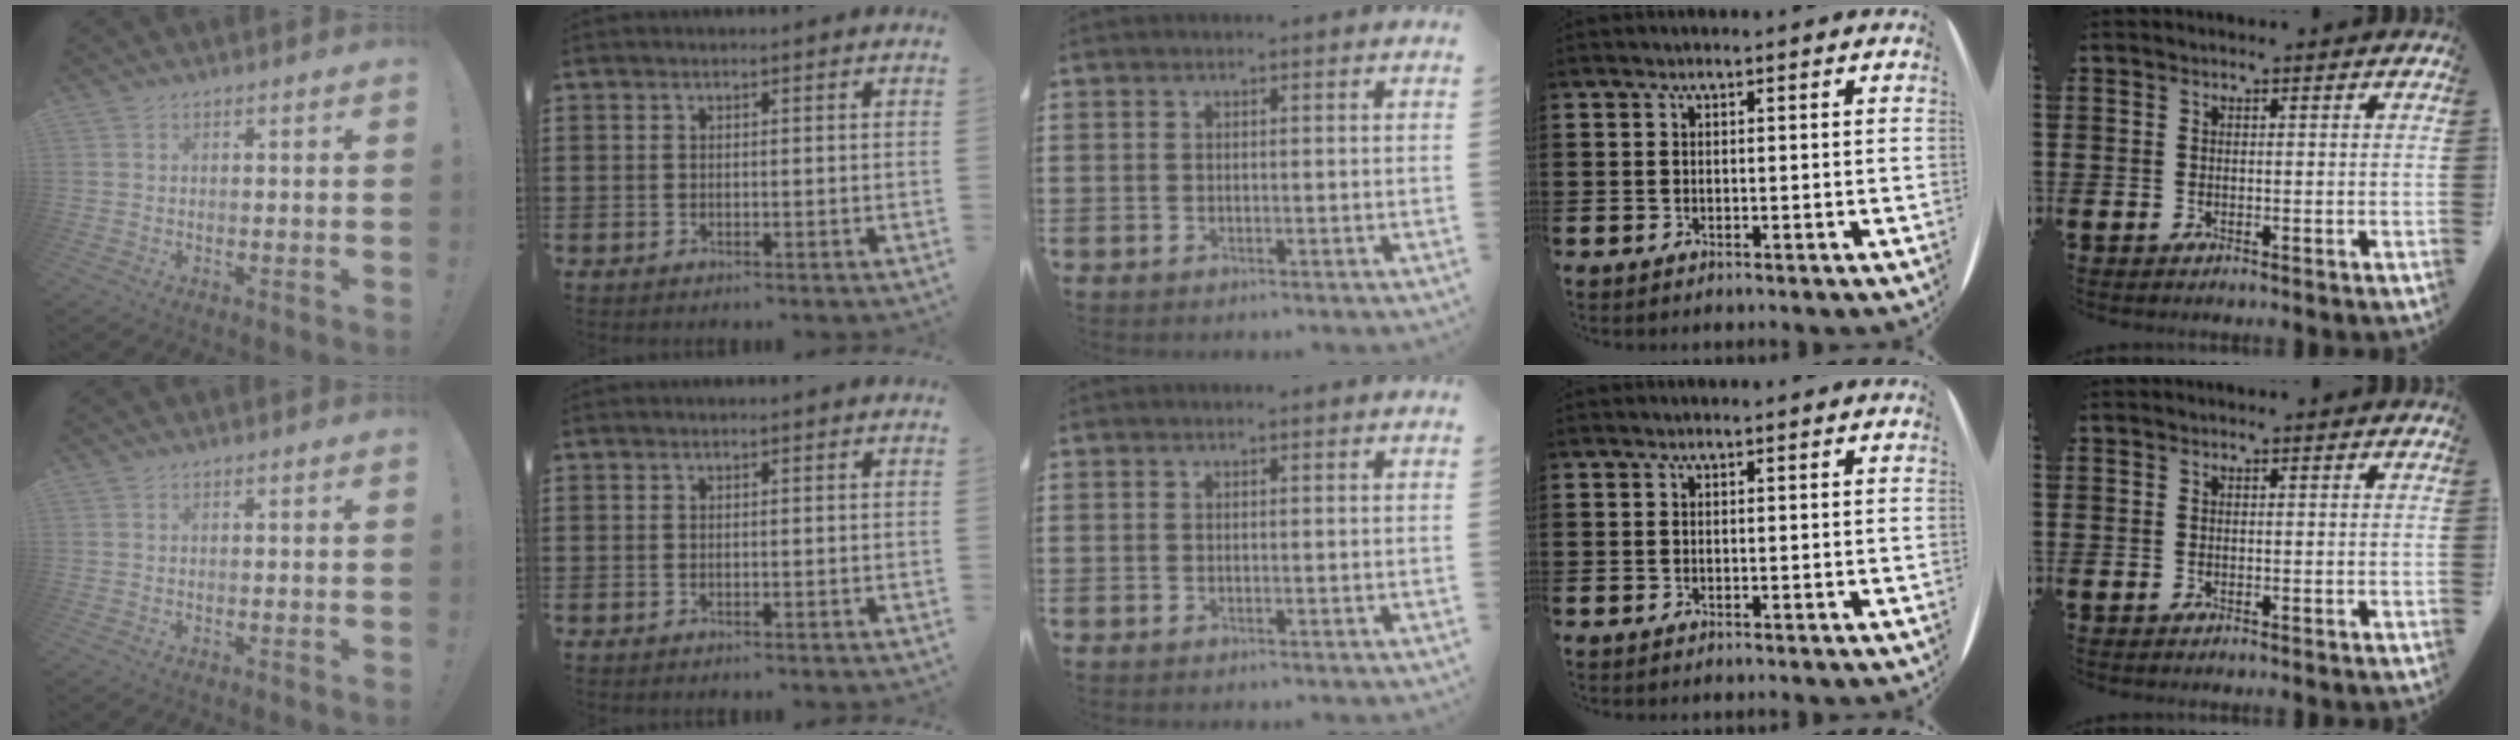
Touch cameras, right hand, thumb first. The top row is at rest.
{}